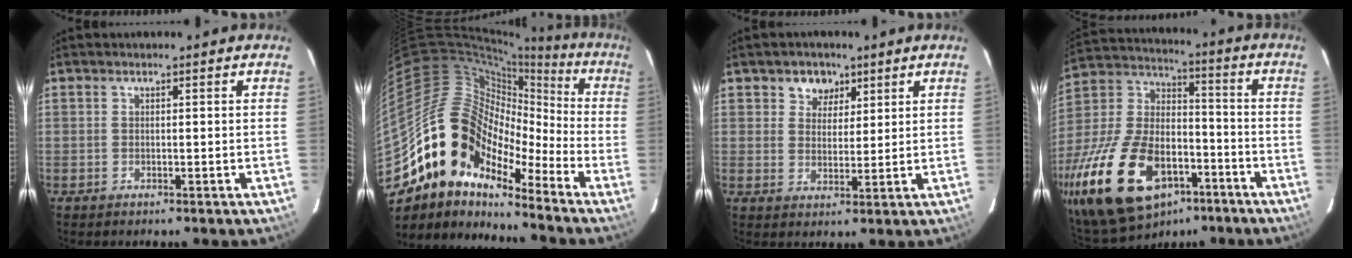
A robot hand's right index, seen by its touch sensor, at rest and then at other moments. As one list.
[{"total": 15.8, "force": [-10.2, 10.1, 6.7], "torque": [-0.117, 0.024, -0.208]}, {"total": 4.9, "force": [2.8, 3.9, 1.1], "torque": [-0.008, 0.007, 0.047]}, {"total": 29.9, "force": [-15.5, 16.5, 19.5], "torque": [-0.417, -0.010, -0.249]}]